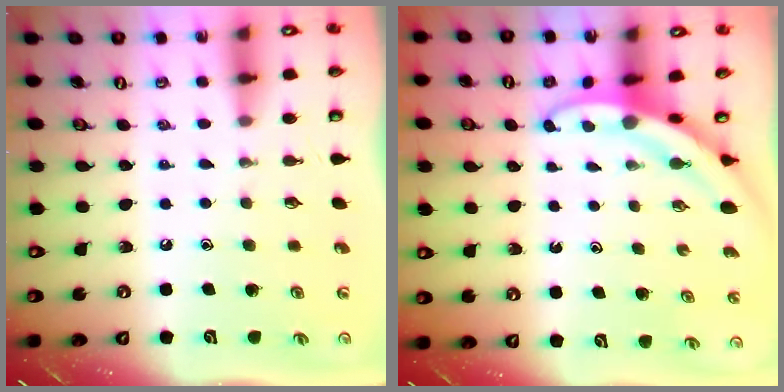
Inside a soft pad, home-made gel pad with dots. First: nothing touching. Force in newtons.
{"total": 3.2, "press": 3.2, "slide": 0.3}